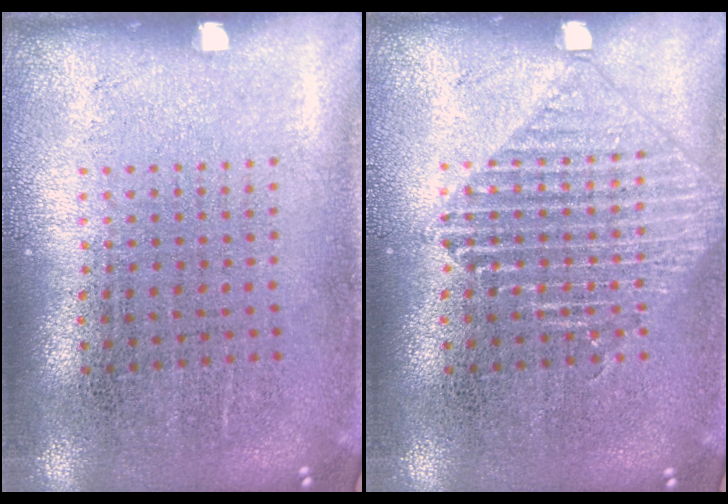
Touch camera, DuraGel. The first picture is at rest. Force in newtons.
{"total": 2.0, "press": 2.0, "slide": 0.3}